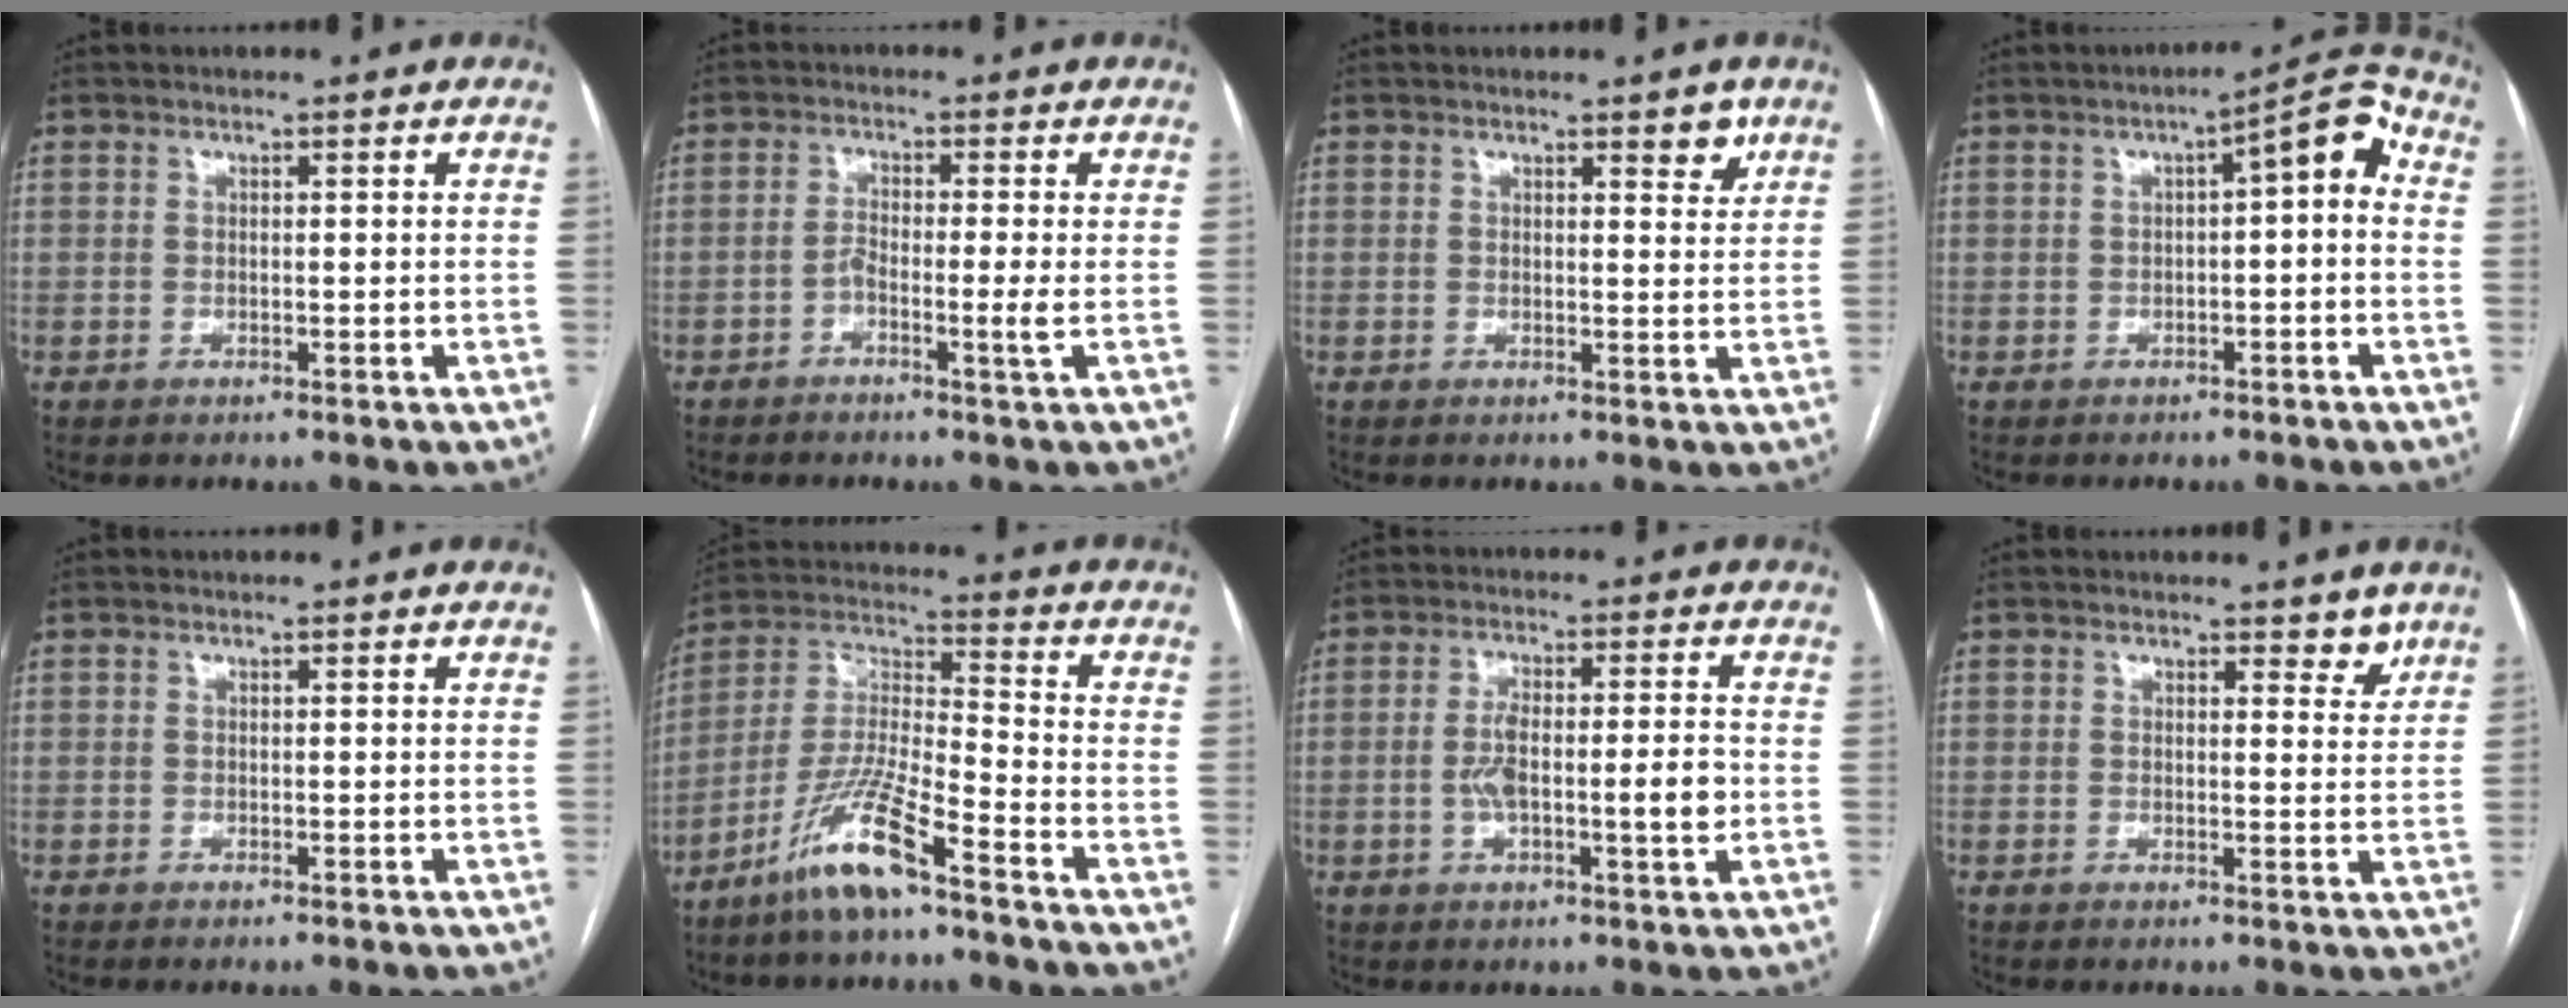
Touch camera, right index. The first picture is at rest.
{"total": 3.3, "force": [-1.2, -0.3, 3.1], "torque": [-0.059, 0.000, -0.025]}
{"total": 2.6, "force": [1.8, 0.8, 1.7], "torque": [-0.020, -0.009, 0.024]}
{"total": 6.9, "force": [0.6, 1.8, 6.6], "torque": [-0.088, 0.036, 0.004]}
{"total": 0.0}
{"total": 11.5, "force": [-7.8, 0.7, 8.4], "torque": [-0.179, -0.015, -0.157]}
{"total": 8.3, "force": [-1.2, 1.5, 8.1], "torque": [-0.146, 0.010, -0.020]}
{"total": 2.9, "force": [2.4, 1.3, 1.0], "torque": [-0.002, -0.011, 0.022]}